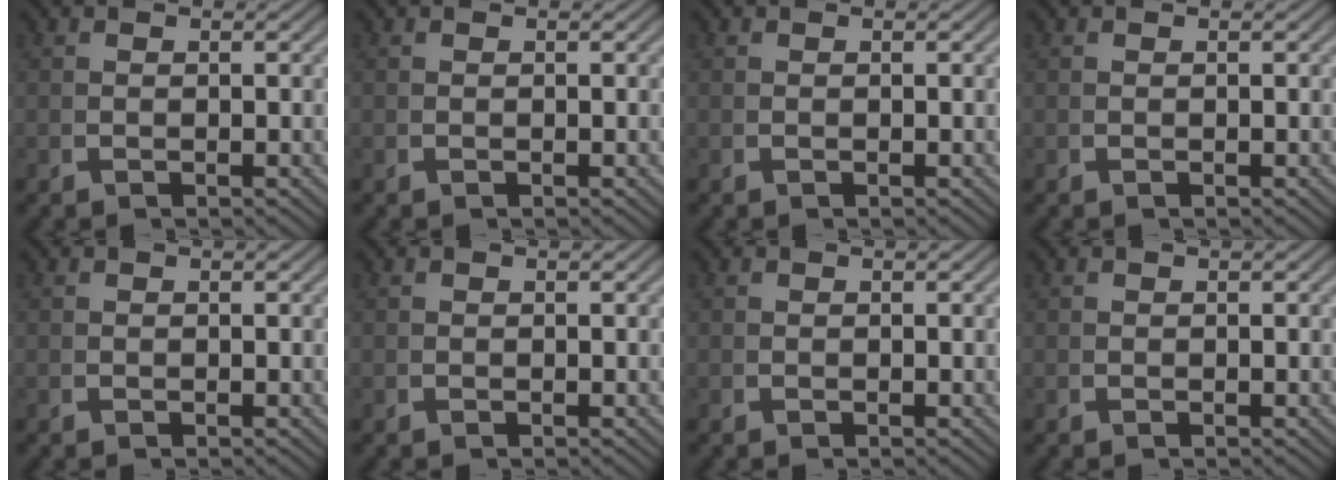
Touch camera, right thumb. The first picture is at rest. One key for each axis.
{"total": 0.0}
{"total": 0.0}
{"total": 0.0}
{"total": 0.0}
{"total": 0.0}
{"total": 0.0}
{"total": 0.0}